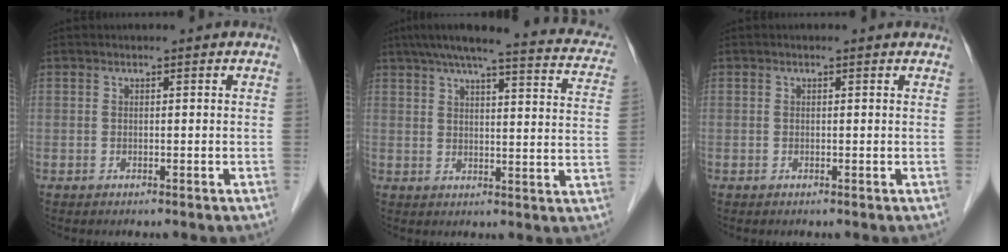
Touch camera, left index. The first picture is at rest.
{"total": 22.3, "force": [18.1, 3.6, 12.6], "torque": [-0.176, 0.020, 0.209]}
{"total": 0.7, "force": [0.6, 0.2, 0.2], "torque": [-0.008, 0.005, 0.006]}